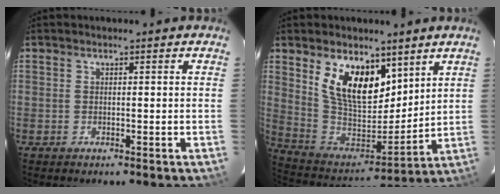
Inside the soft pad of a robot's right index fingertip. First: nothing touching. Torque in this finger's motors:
{"motor_torque": [0.56, 0.29, 0.41, 0.13]}